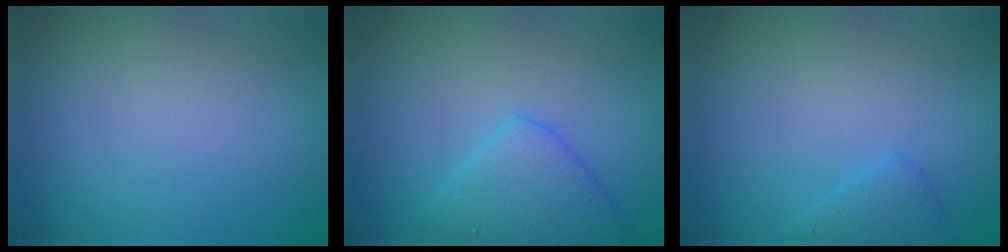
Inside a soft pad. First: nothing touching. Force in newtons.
{"total": 4.0, "press": 4.0, "slide": 0.2}
{"total": 1.5, "press": 1.5, "slide": 0.2}